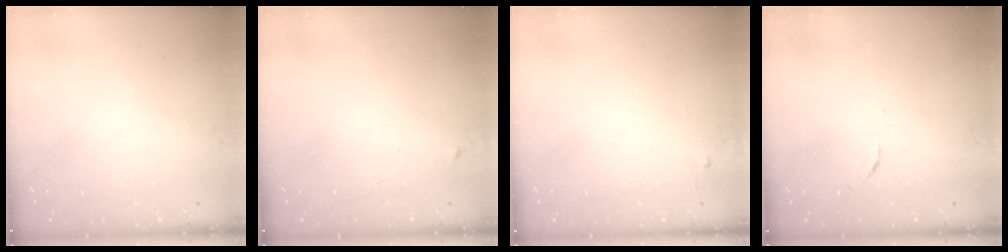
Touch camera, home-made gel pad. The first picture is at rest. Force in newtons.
{"total": 2.3, "press": 2.3, "slide": 0.3}
{"total": 3.2, "press": 3.2, "slide": 0.2}
{"total": 3.2, "press": 3.2, "slide": 0.4}